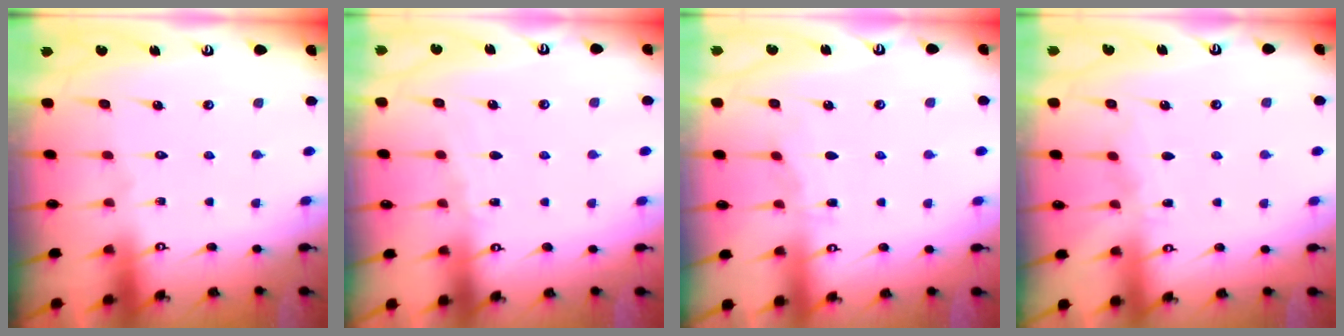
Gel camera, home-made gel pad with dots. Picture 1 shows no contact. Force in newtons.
{"total": 3.5, "press": 3.5, "slide": 0.4}
{"total": 2.8, "press": 2.8, "slide": 0.3}
{"total": 3.7, "press": 3.7, "slide": 0.5}